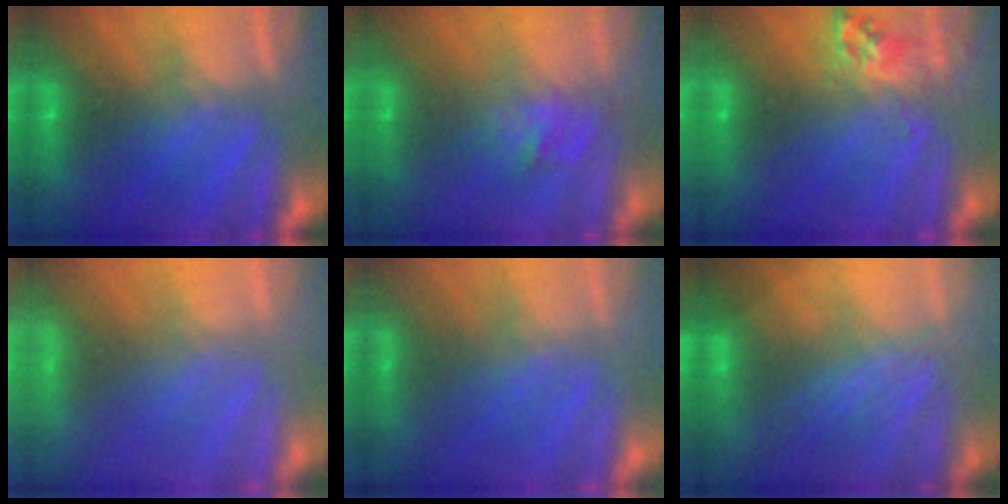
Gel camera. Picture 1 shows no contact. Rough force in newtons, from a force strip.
{"total": 2.9}
{"total": 2.7}
{"total": 7.0}
{"total": 2.8}
{"total": 2.8}